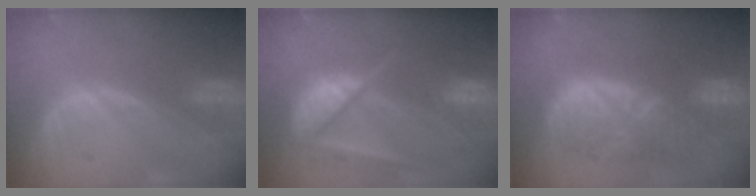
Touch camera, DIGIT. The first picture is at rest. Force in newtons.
{"total": 9.8, "press": 8.3, "slide": 5.2}
{"total": 9.9, "press": 9.8, "slide": 1.5}